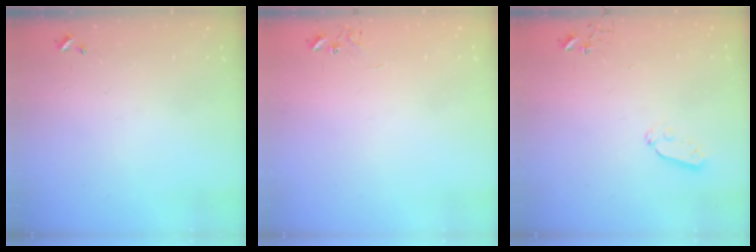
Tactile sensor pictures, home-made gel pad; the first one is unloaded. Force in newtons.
{"total": 5.9, "press": 5.9, "slide": 0.5}
{"total": 3.7, "press": 3.6, "slide": 0.5}